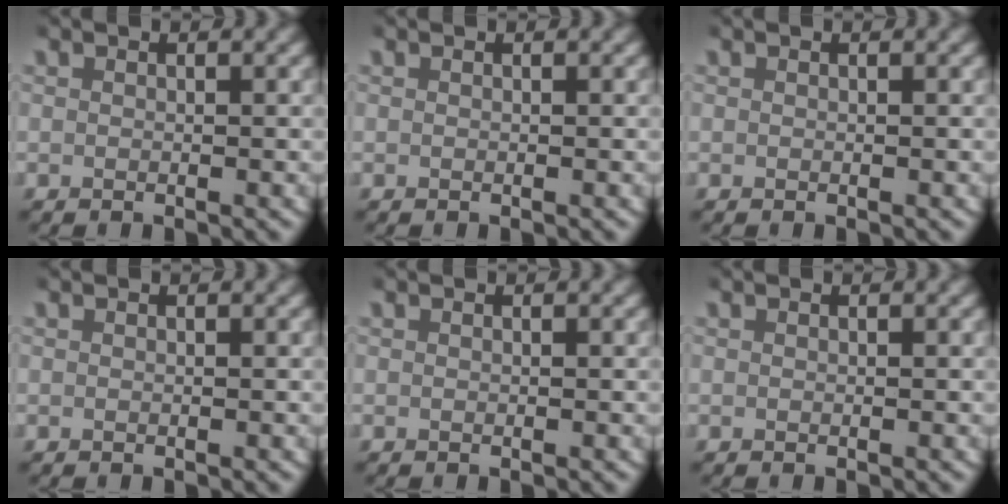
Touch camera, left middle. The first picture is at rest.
{"total": 0.0}
{"total": 0.0}
{"total": 0.0}
{"total": 0.0}
{"total": 0.0}